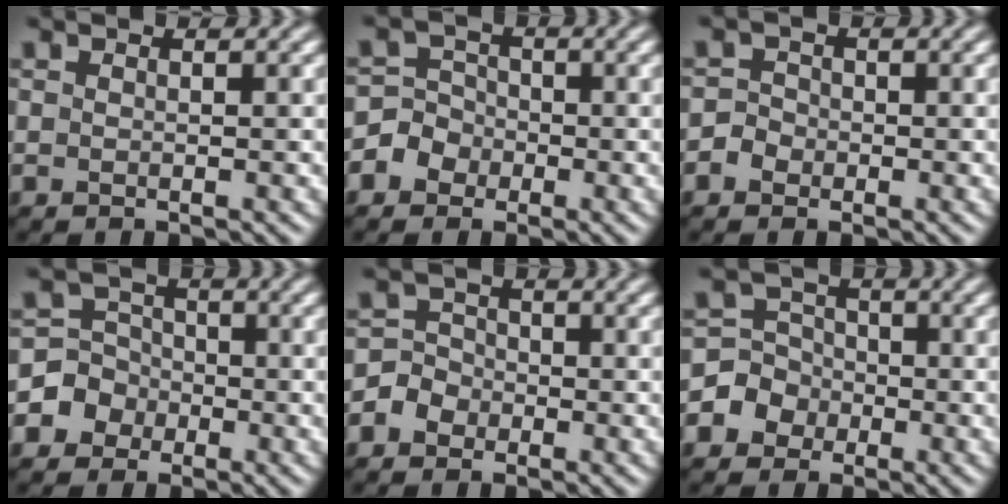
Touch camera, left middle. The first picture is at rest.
{"total": 3.0, "force": [-1.4, 2.6, 0.3], "torque": [0.008, 0.012, -0.037]}
{"total": 1.4, "force": [-0.8, 1.1, 0.1], "torque": [0.001, 0.010, -0.018]}
{"total": 4.1, "force": [-1.6, 3.7, 0.1], "torque": [0.021, 0.013, -0.049]}
{"total": 2.2, "force": [-1.2, 1.9, 0.2], "torque": [0.000, 0.012, -0.028]}
{"total": 4.1, "force": [-1.6, 3.7, 0.3], "torque": [0.016, 0.013, -0.048]}